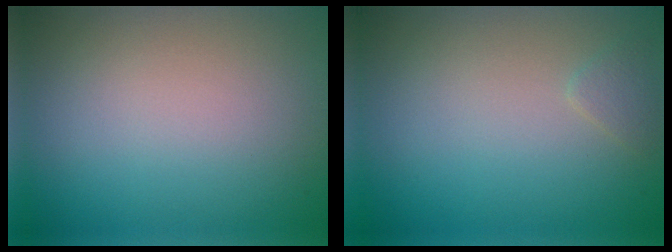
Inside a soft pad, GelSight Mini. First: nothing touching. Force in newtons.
{"total": 0.8, "press": 0.8, "slide": 0.0}